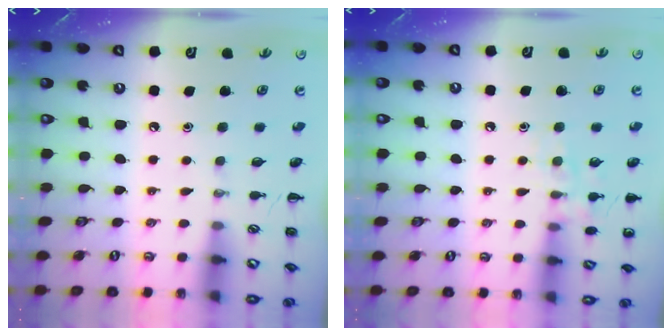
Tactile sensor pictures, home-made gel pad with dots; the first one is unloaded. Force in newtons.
{"total": 8.0, "press": 7.9, "slide": 1.2}